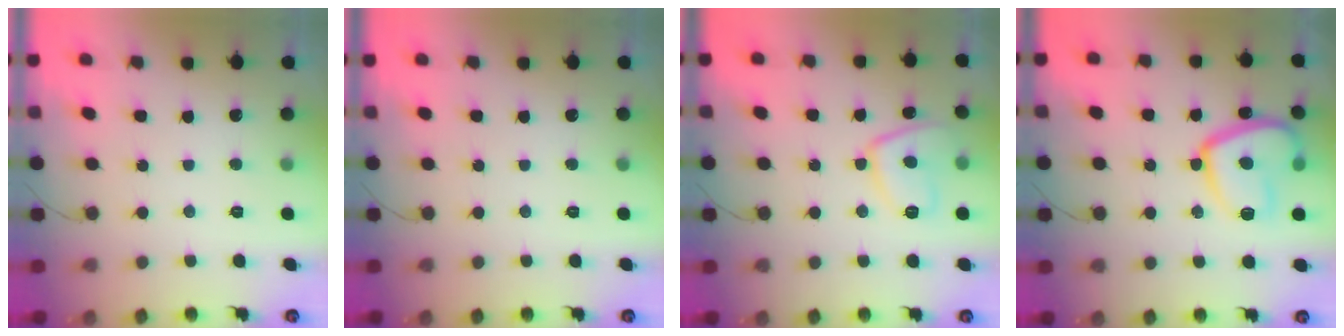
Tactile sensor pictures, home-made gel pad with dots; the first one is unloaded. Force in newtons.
{"total": 0.0}
{"total": 9.7, "press": 9.7, "slide": 0.8}
{"total": 14.4, "press": 14.3, "slide": 1.6}